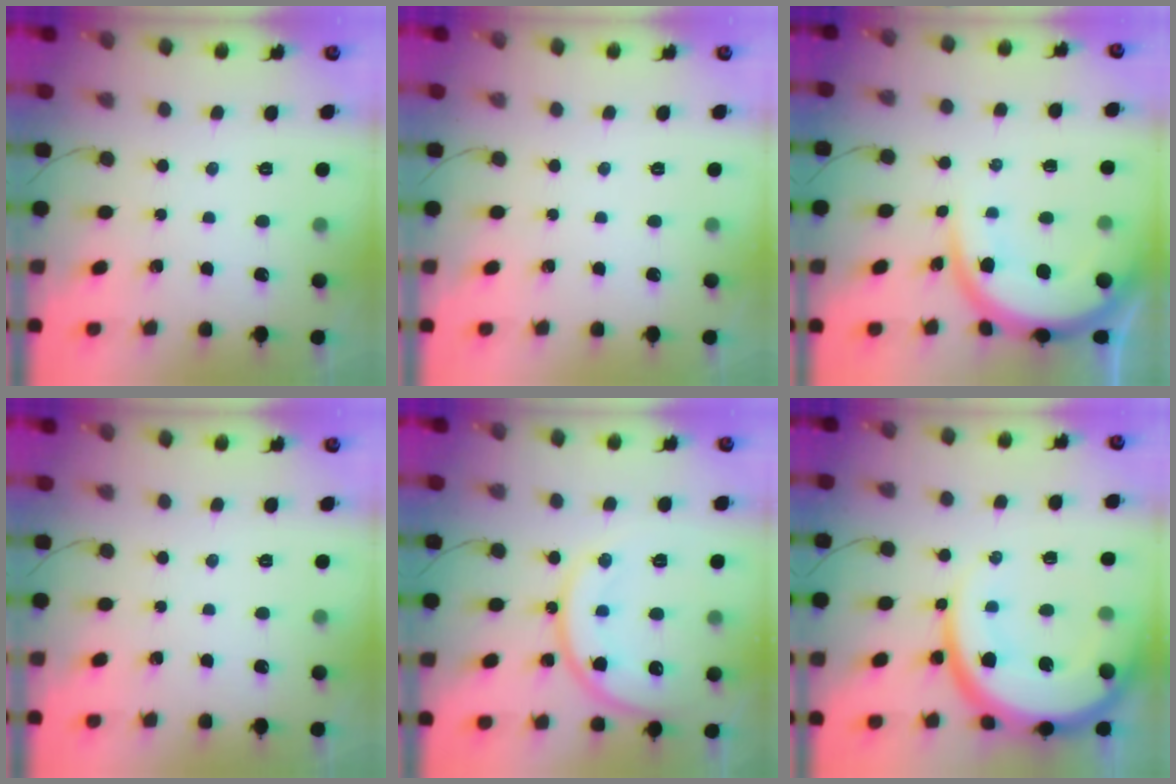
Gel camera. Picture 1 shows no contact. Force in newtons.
{"total": 0.0}
{"total": 11.9, "press": 11.8, "slide": 1.1}
{"total": 0.0}
{"total": 16.1, "press": 16.1, "slide": 1.3}
{"total": 20.2, "press": 20.1, "slide": 1.8}